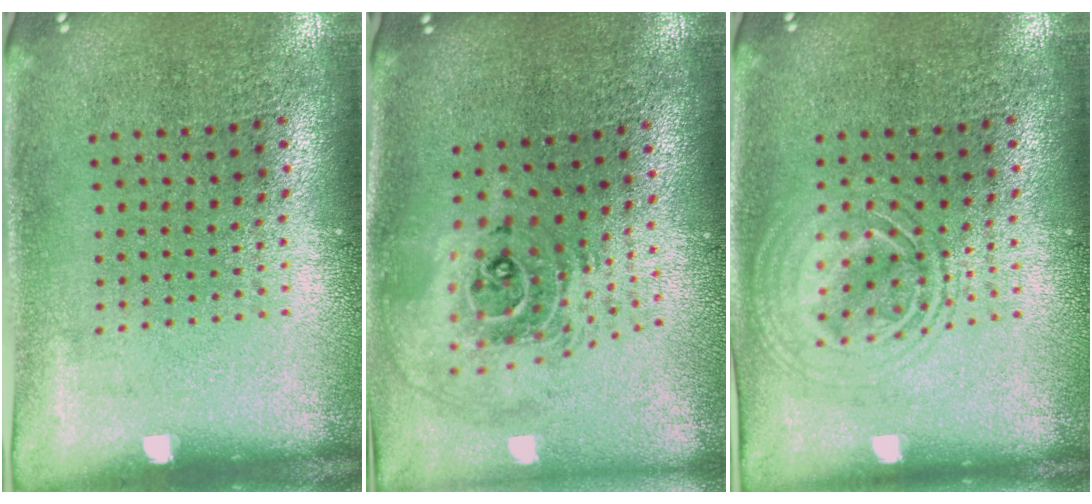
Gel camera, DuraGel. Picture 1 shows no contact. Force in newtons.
{"total": 2.3, "press": 1.8, "slide": 1.5}
{"total": 2.8, "press": 2.7, "slide": 0.4}